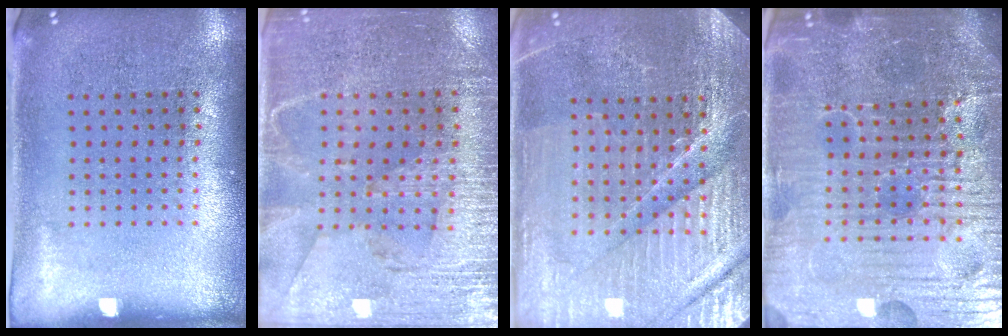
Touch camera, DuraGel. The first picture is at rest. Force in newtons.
{"total": 3.4, "press": 3.0, "slide": 1.5}
{"total": 4.8, "press": 4.5, "slide": 1.6}
{"total": 6.4, "press": 5.8, "slide": 2.7}